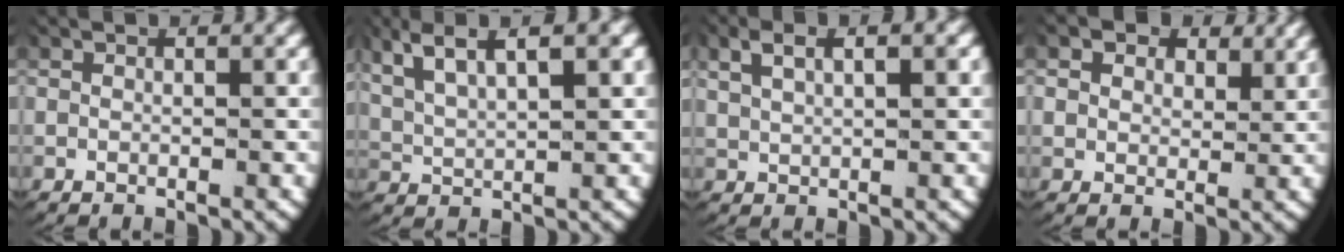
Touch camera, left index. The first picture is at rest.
{"total": 6.7, "force": [3.7, 3.3, 4.4], "torque": [-0.091, 0.013, 0.065]}
{"total": 3.1, "force": [1.8, 1.1, 2.3], "torque": [-0.040, 0.011, 0.036]}
{"total": 2.5, "force": [1.6, 1.5, 1.2], "torque": [-0.025, -0.007, 0.030]}